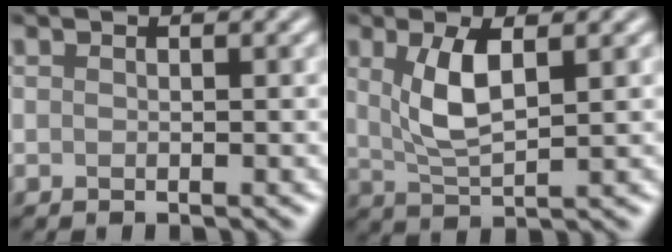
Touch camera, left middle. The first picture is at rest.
{"total": 4.2, "force": [1.3, 1.5, 3.7], "torque": [-0.081, -0.002, 0.027]}